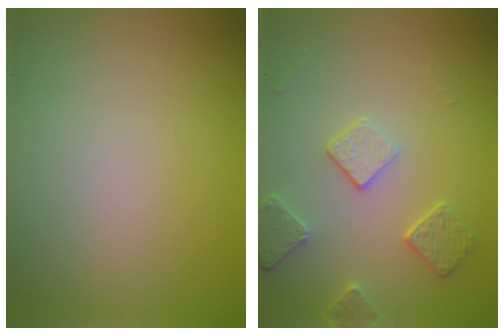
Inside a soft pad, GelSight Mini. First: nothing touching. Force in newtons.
{"total": 2.9, "press": 2.8, "slide": 0.9}